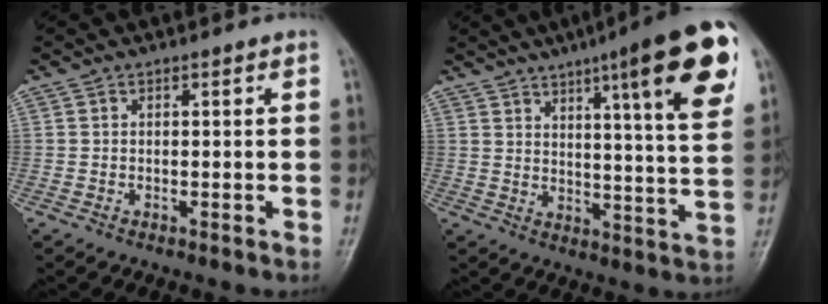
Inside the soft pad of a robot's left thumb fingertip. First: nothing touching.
{"total": 20.5, "force": [10.3, 4.2, 17.2], "torque": [-0.213, -0.030, 0.142]}